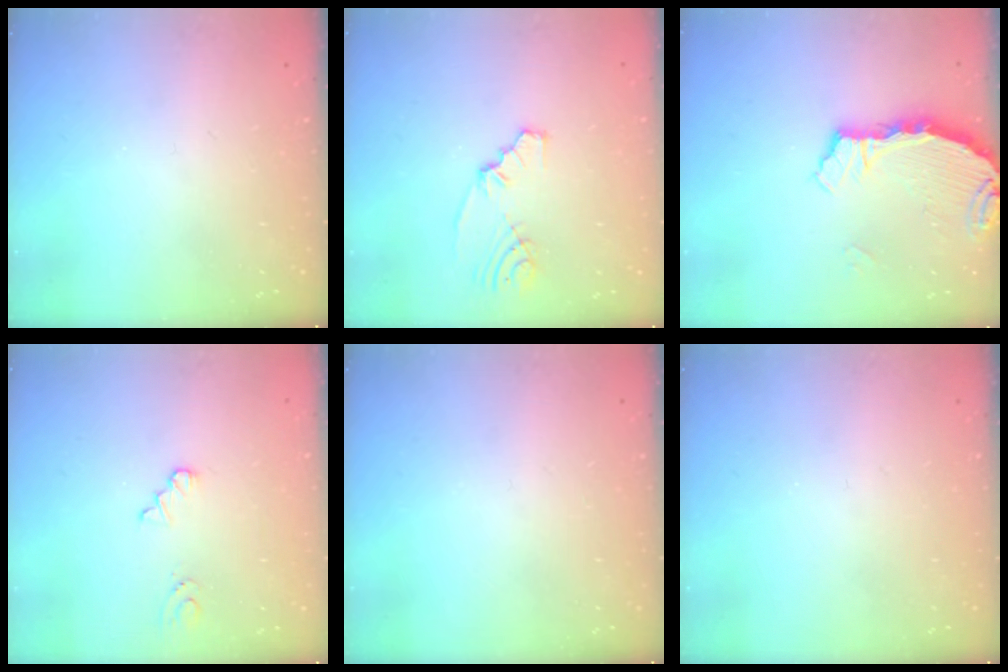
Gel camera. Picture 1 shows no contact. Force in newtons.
{"total": 4.7, "press": 3.0, "slide": 3.7}
{"total": 3.9, "press": 3.9, "slide": 0.4}
{"total": 1.1, "press": 1.1, "slide": 0.2}
{"total": 0.0}
{"total": 0.0}